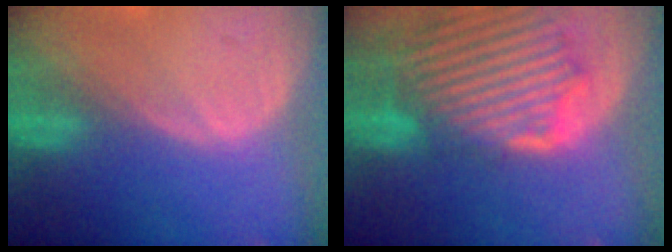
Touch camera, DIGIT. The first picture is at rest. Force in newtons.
{"total": 13.2, "press": 11.5, "slide": 6.4}